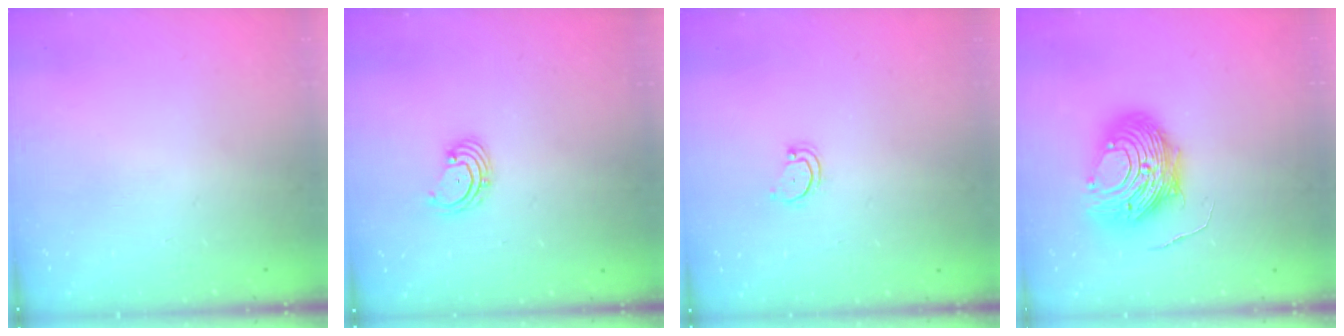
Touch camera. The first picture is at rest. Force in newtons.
{"total": 2.6, "press": 2.5, "slide": 0.6}
{"total": 2.8, "press": 2.8, "slide": 0.3}
{"total": 13.5, "press": 13.4, "slide": 1.4}